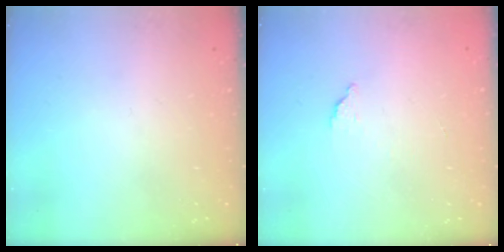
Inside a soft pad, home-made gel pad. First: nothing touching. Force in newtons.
{"total": 2.0, "press": 2.0, "slide": 0.1}